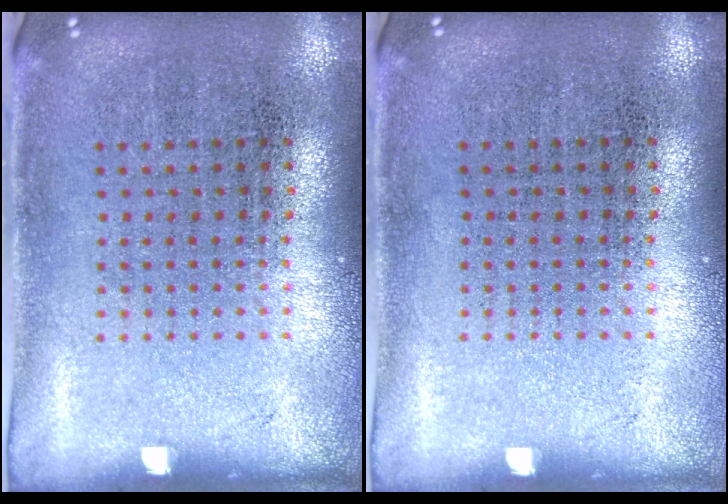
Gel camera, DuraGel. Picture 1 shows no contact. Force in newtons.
{"total": 0.0}